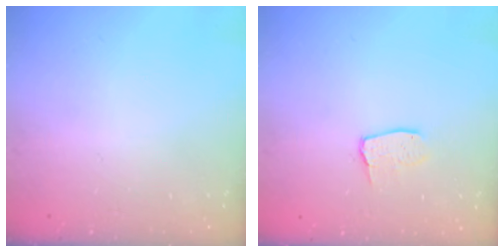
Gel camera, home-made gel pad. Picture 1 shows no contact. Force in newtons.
{"total": 3.0, "press": 3.0, "slide": 0.2}